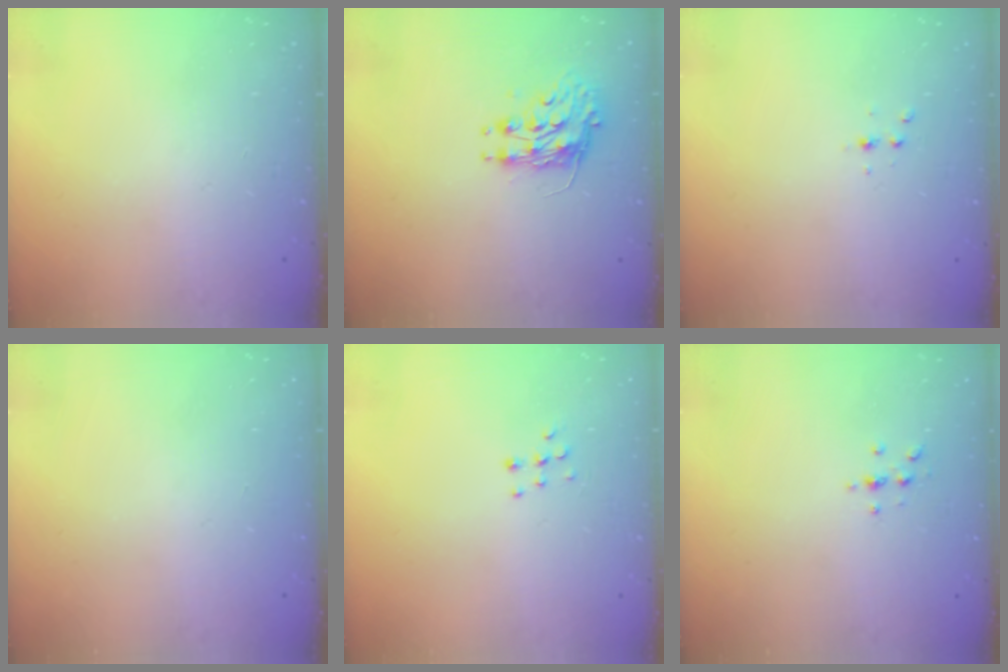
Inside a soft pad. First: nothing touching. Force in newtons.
{"total": 8.4, "press": 8.4, "slide": 0.3}
{"total": 2.3, "press": 2.3, "slide": 0.3}
{"total": 0.0}
{"total": 5.9, "press": 5.9, "slide": 0.4}
{"total": 2.3, "press": 2.2, "slide": 0.2}